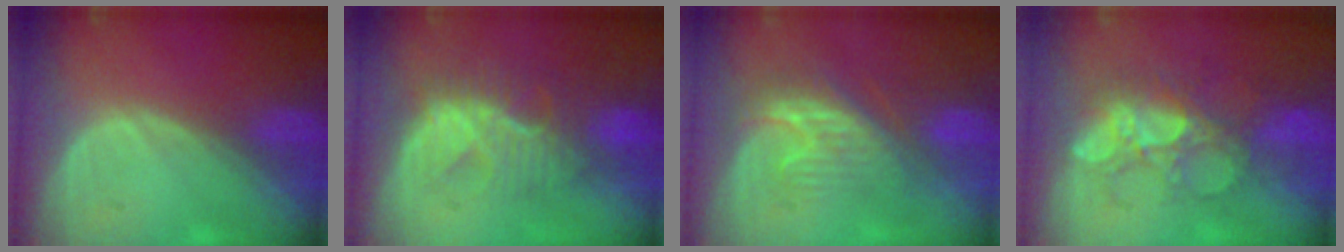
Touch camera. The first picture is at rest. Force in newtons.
{"total": 8.1, "press": 8.0, "slide": 1.2}
{"total": 7.6, "press": 7.1, "slide": 2.7}
{"total": 7.7, "press": 7.6, "slide": 1.4}